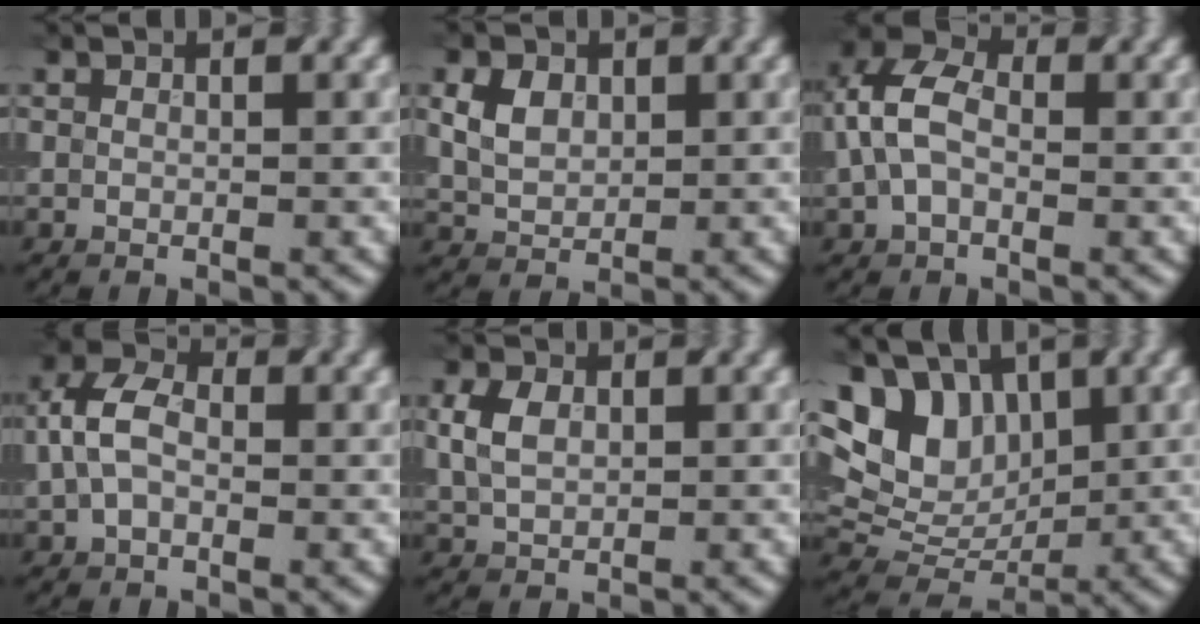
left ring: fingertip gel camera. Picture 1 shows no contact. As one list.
[{"total": 3.0, "force": [0.9, 2.2, 1.9], "torque": [-0.047, 0.007, 0.022]}, {"total": 5.2, "force": [-0.2, 3.2, 4.1], "torque": [-0.090, 0.022, -0.010]}, {"total": 4.4, "force": [-0.3, 2.8, 3.4], "torque": [-0.076, 0.015, -0.007]}, {"total": 3.1, "force": [0.6, 2.1, 2.2], "torque": [-0.055, 0.011, 0.017]}, {"total": 9.7, "force": [3.7, 7.0, 5.6], "torque": [-0.103, 0.035, 0.062]}]